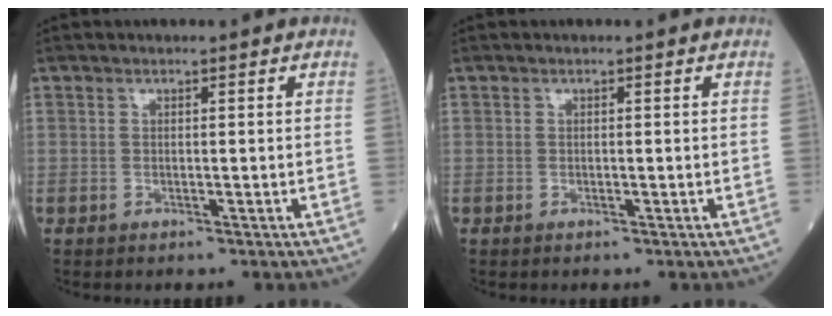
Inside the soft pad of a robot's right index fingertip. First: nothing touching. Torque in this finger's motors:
{"motor_torque": [-0.12, 0.10, -0.08, 0.00]}